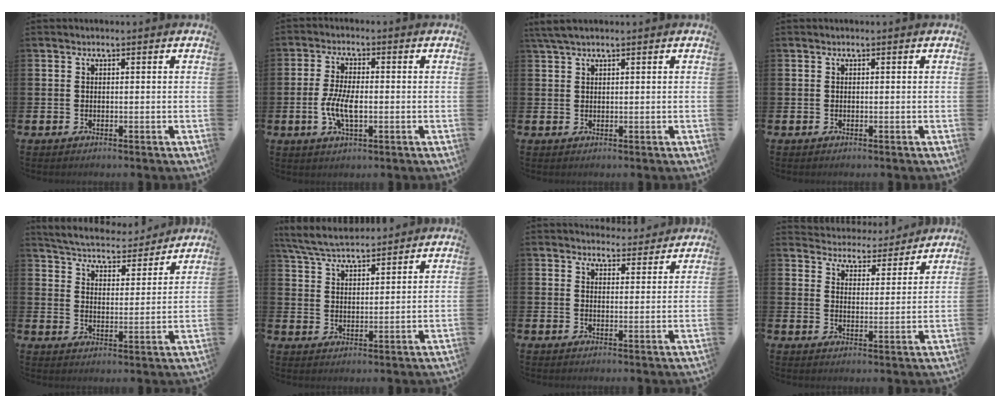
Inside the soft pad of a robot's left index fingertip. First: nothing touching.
{"total": 5.1, "force": [-0.9, 2.1, 4.5], "torque": [-0.090, 0.000, -0.021]}
{"total": 2.4, "force": [1.9, 0.5, 1.4], "torque": [-0.036, 0.007, 0.036]}
{"total": 0.0}
{"total": 5.4, "force": [5.3, 1.0, 0.5], "torque": [-0.040, -0.041, 0.090]}
{"total": 5.6, "force": [5.4, 0.8, 1.2], "torque": [-0.048, -0.024, 0.099]}
{"total": 3.6, "force": [3.5, 0.9, -0.1], "torque": [0.005, -0.020, 0.063]}
{"total": 4.8, "force": [4.6, 1.1, -0.3], "torque": [-0.015, -0.042, 0.078]}